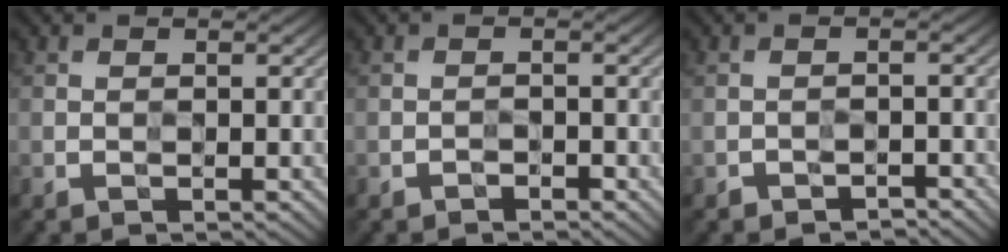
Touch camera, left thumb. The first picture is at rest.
{"total": 0.8, "force": [-0.7, 0.2, 0.0], "torque": [0.003, 0.000, -0.017]}
{"total": 2.1, "force": [-1.9, 0.8, 0.4], "torque": [-0.001, 0.002, -0.028]}